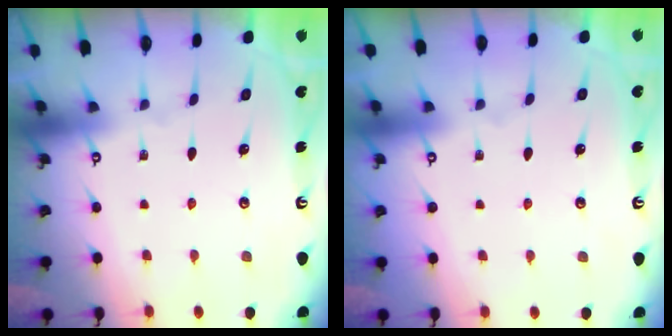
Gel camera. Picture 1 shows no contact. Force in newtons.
{"total": 1.6, "press": 1.6, "slide": 0.2}